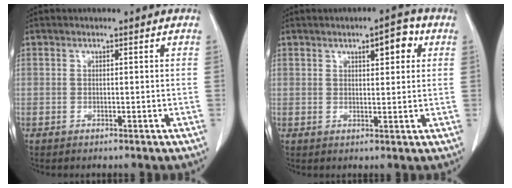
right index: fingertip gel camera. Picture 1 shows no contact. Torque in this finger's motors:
{"motor_torque": [0.09, 0.02, 0.06, 0.04]}